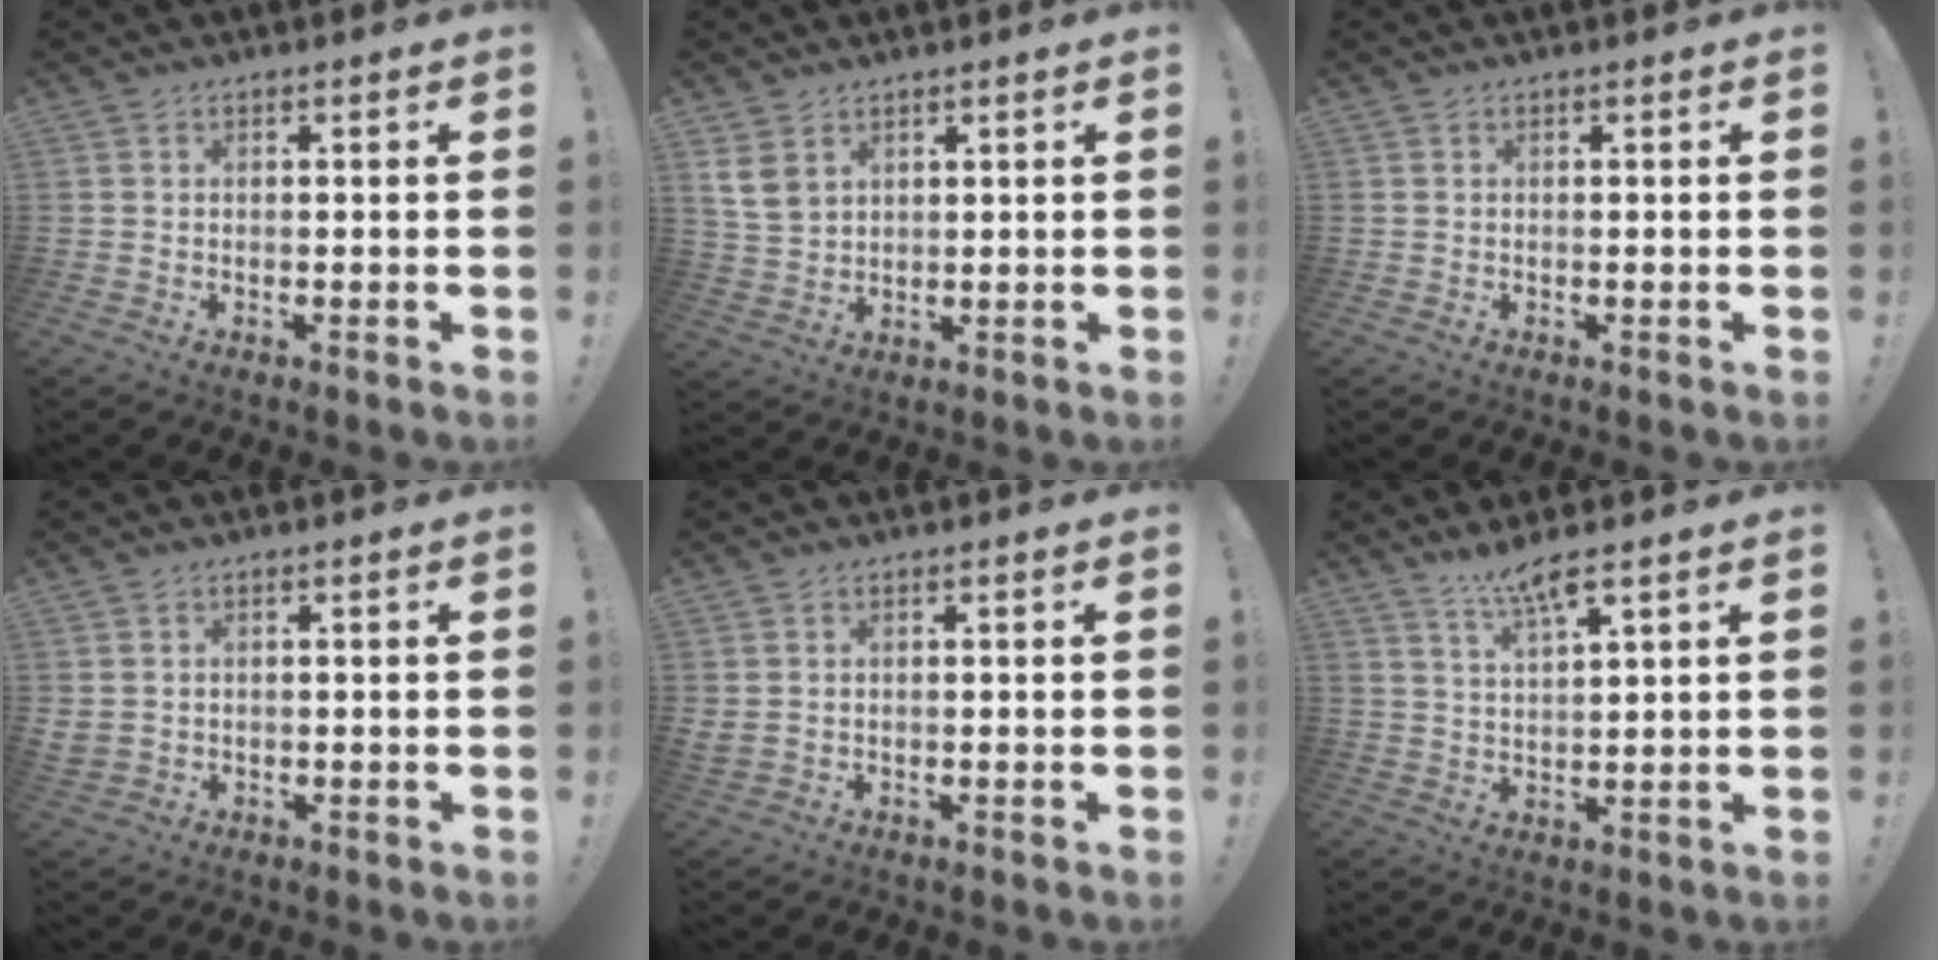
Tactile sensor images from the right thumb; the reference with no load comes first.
{"total": 6.6, "force": [3.2, 4.4, 3.8], "torque": [-0.077, -0.008, 0.066]}
{"total": 0.0}
{"total": 2.1, "force": [0.9, 1.7, 0.9], "torque": [-0.011, -0.002, 0.016]}
{"total": 1.4, "force": [0.8, 0.6, 1.0], "torque": [-0.021, 0.002, 0.015]}
{"total": 6.6, "force": [5.1, 0.7, 4.1], "torque": [-0.081, -0.024, 0.088]}